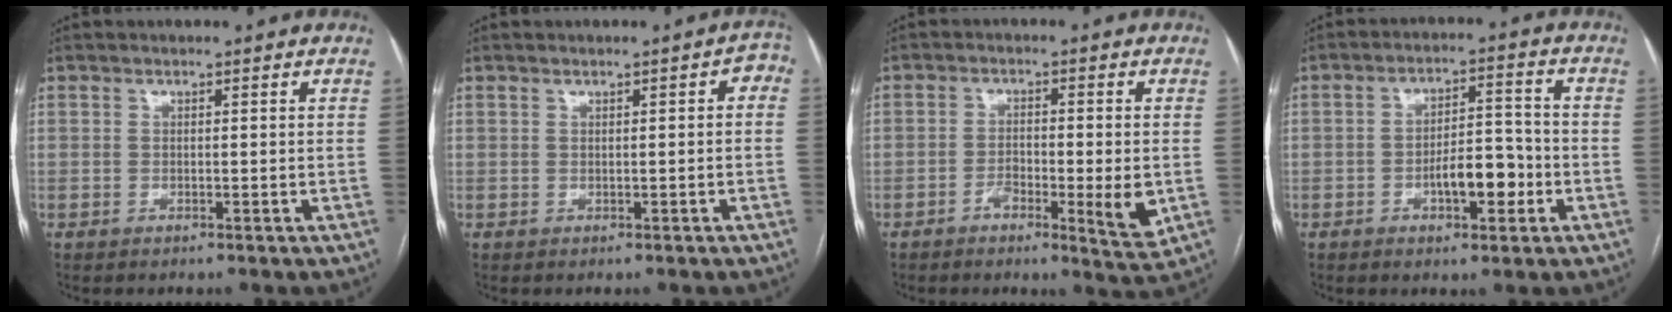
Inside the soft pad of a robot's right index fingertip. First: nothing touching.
{"total": 2.2, "force": [0.4, 1.2, 1.8], "torque": [-0.009, 0.013, 0.005]}
{"total": 7.3, "force": [-2.2, 1.6, 6.8], "torque": [-0.104, -0.004, -0.034]}
{"total": 7.3, "force": [-2.6, 2.8, 6.3], "torque": [-0.099, 0.014, -0.038]}